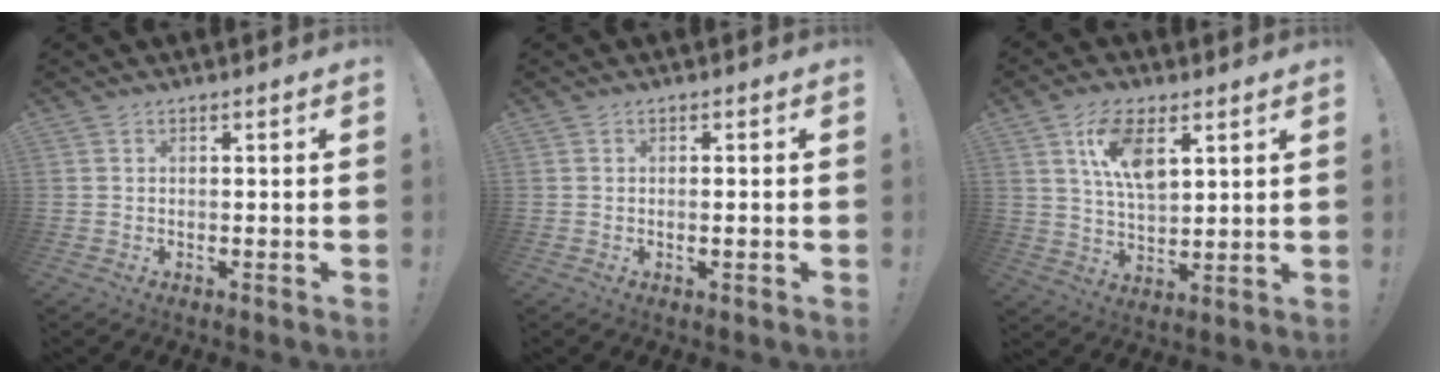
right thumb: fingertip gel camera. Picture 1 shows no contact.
{"total": 1.1, "force": [-0.3, -0.1, 1.0], "torque": [-0.019, 0.000, -0.006]}
{"total": 12.1, "force": [5.4, 6.3, 8.7], "torque": [-0.152, -0.006, 0.100]}